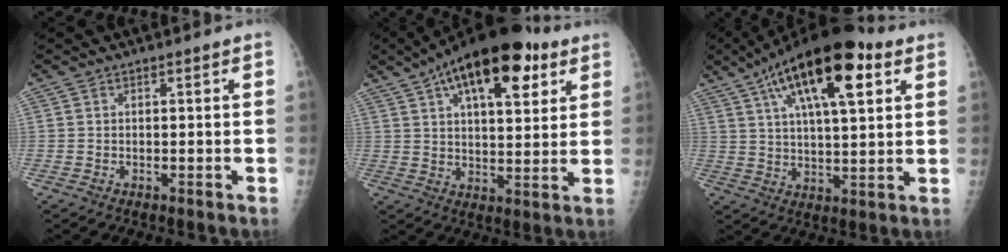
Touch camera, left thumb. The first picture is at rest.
{"total": 19.5, "force": [9.8, 8.7, 14.5], "torque": [-0.205, -0.009, 0.152]}
{"total": 19.6, "force": [9.1, 7.2, 15.8], "torque": [-0.244, -0.008, 0.147]}